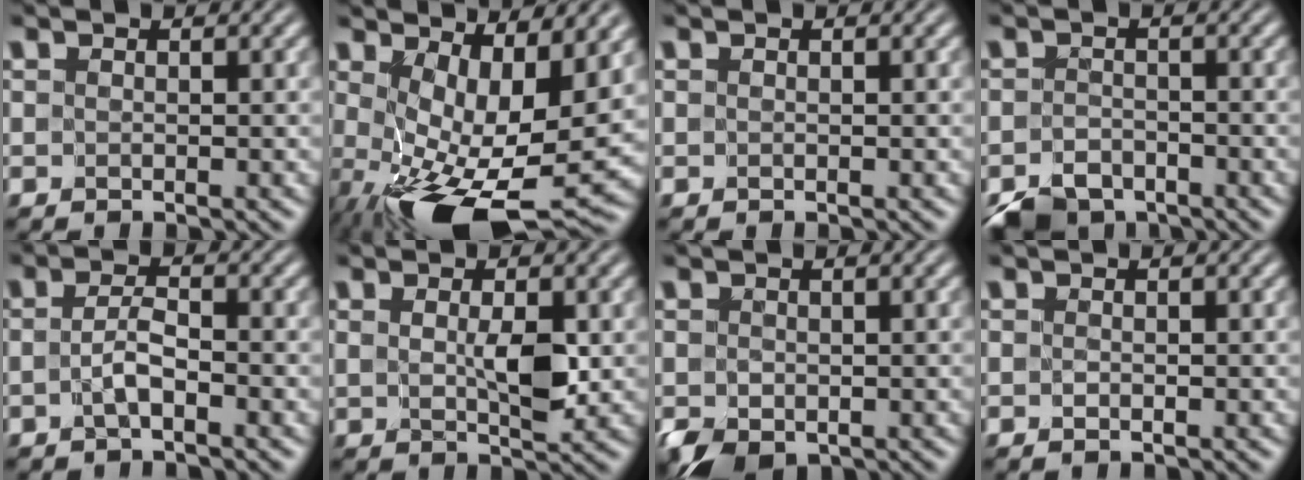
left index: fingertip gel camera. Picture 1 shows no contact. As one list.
[{"total": 11.9, "force": [-1.2, 4.8, 10.8], "torque": [-0.171, -0.027, -0.005]}, {"total": 0.0}, {"total": 3.8, "force": [-3.0, 2.0, 1.1], "torque": [-0.015, -0.003, -0.057]}, {"total": 1.6, "force": [-0.9, 0.3, 1.3], "torque": [-0.029, 0.005, -0.021]}, {"total": 2.6, "force": [0.3, 0.9, 2.3], "torque": [-0.050, -0.006, 0.013]}, {"total": 2.7, "force": [-0.8, 2.0, 1.7], "torque": [-0.033, -0.007, -0.018]}, {"total": 0.0}]